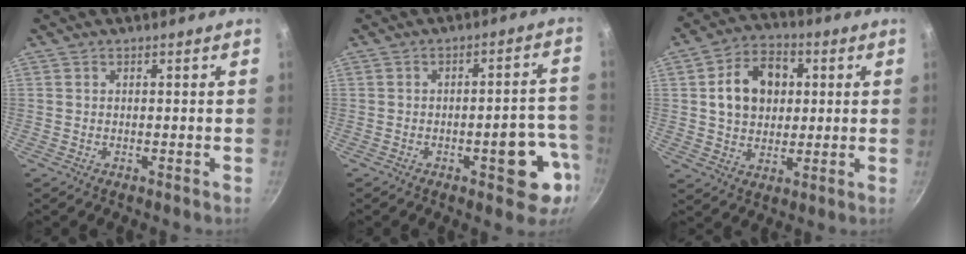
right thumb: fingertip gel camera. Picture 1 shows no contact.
{"total": 10.4, "force": [-4.0, 4.1, 8.7], "torque": [-0.069, 0.032, -0.048]}
{"total": 12.5, "force": [2.4, 9.5, 7.7], "torque": [-0.101, 0.012, 0.034]}